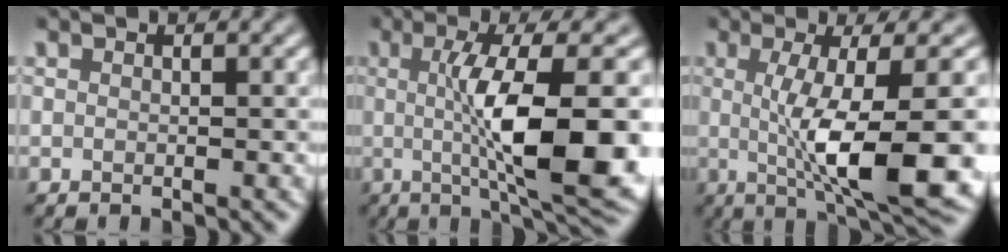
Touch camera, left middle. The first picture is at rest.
{"total": 10.9, "force": [-0.5, 2.5, 10.6], "torque": [-0.161, -0.007, -0.002]}
{"total": 10.9, "force": [-1.1, 2.5, 10.6], "torque": [-0.161, -0.013, -0.013]}